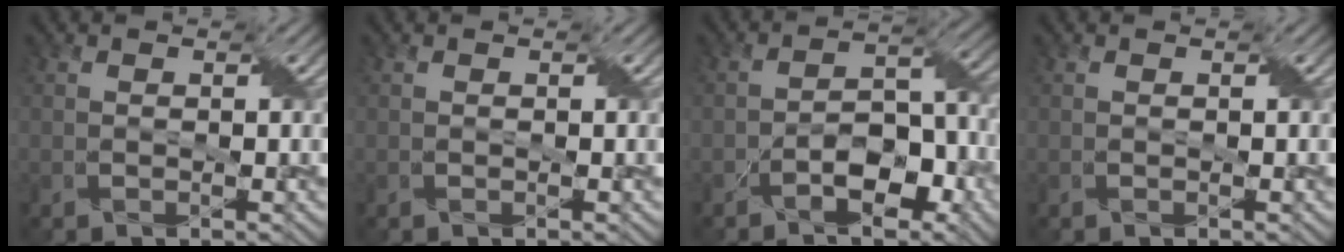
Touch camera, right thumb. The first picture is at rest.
{"total": 0.0}
{"total": 6.3, "force": [-3.5, 3.2, 4.2], "torque": [-0.060, 0.013, -0.061]}
{"total": 0.0}